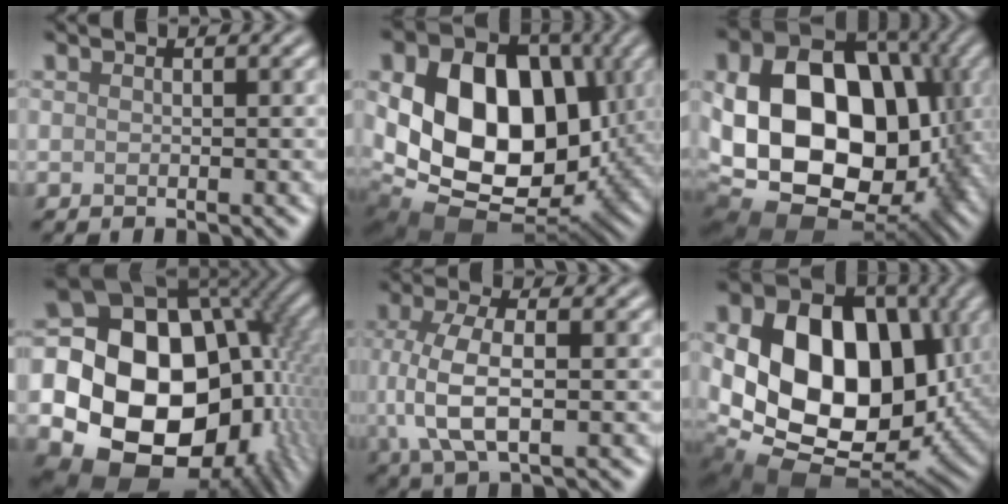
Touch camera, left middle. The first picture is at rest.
{"total": 16.0, "force": [1.1, 11.4, 11.2], "torque": [-0.182, -0.007, 0.016]}
{"total": 21.0, "force": [-0.8, 15.3, 14.3], "torque": [-0.277, -0.022, 0.011]}
{"total": 23.0, "force": [-1.7, 18.7, 13.4], "torque": [-0.228, 0.001, -0.047]}
{"total": 6.0, "force": [-0.3, 2.6, 5.4], "torque": [-0.121, -0.003, -0.004]}
{"total": 16.1, "force": [1.4, 11.7, 11.0], "torque": [-0.174, -0.003, 0.016]}